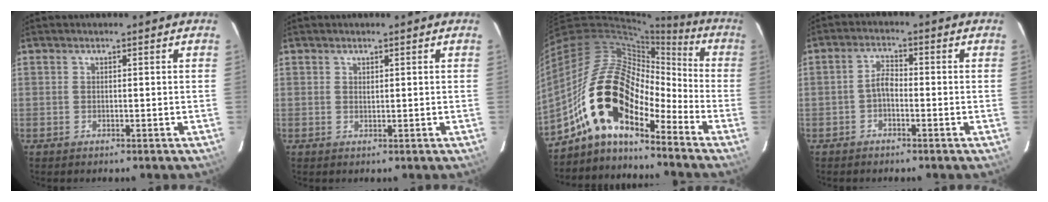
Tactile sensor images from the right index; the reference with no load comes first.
{"total": 0.6, "force": [0.4, 0.3, 0.2], "torque": [-0.003, 0.001, 0.008]}
{"total": 16.8, "force": [-10.8, 7.1, 10.6], "torque": [-0.183, 0.007, -0.222]}
{"total": 2.6, "force": [-1.2, 1.3, 1.9], "torque": [-0.040, 0.011, -0.024]}